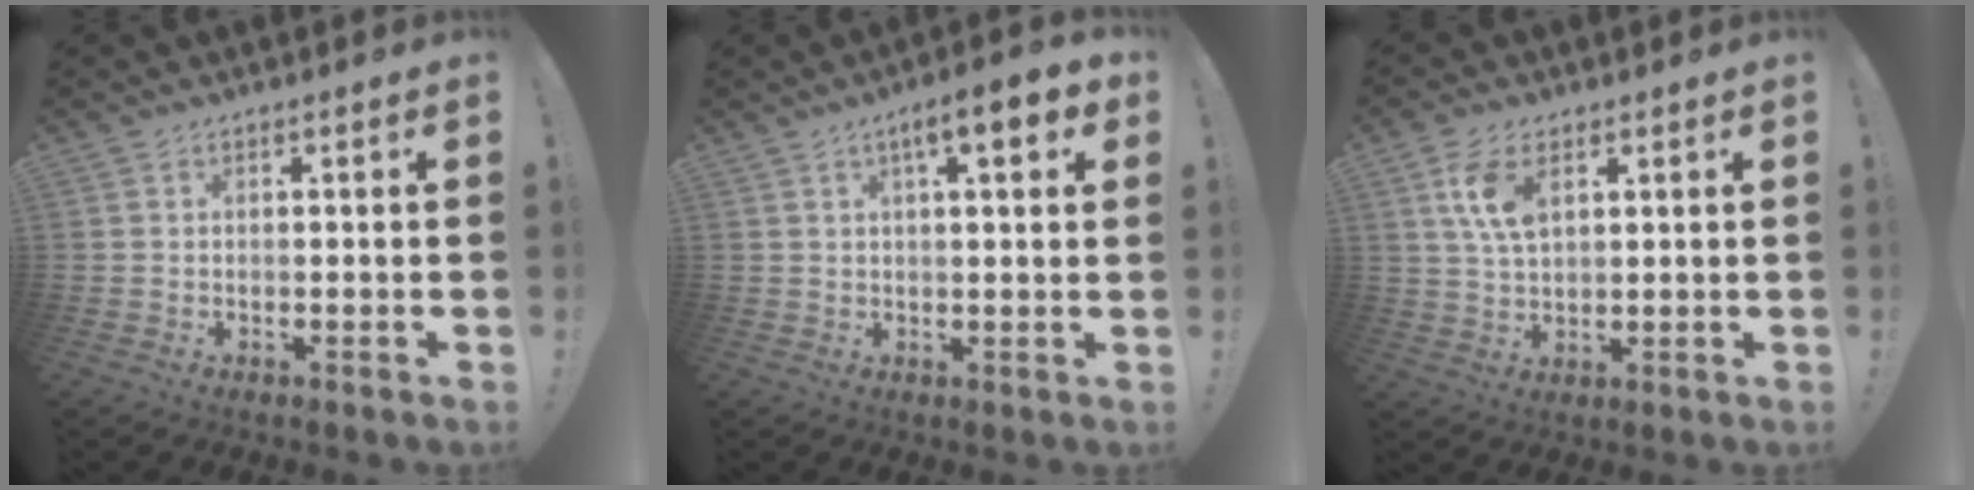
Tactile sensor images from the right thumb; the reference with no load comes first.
{"total": 7.9, "force": [3.4, 1.6, 6.9], "torque": [-0.091, -0.015, 0.048]}
{"total": 8.5, "force": [3.5, 4.4, 6.4], "torque": [-0.128, -0.007, 0.063]}